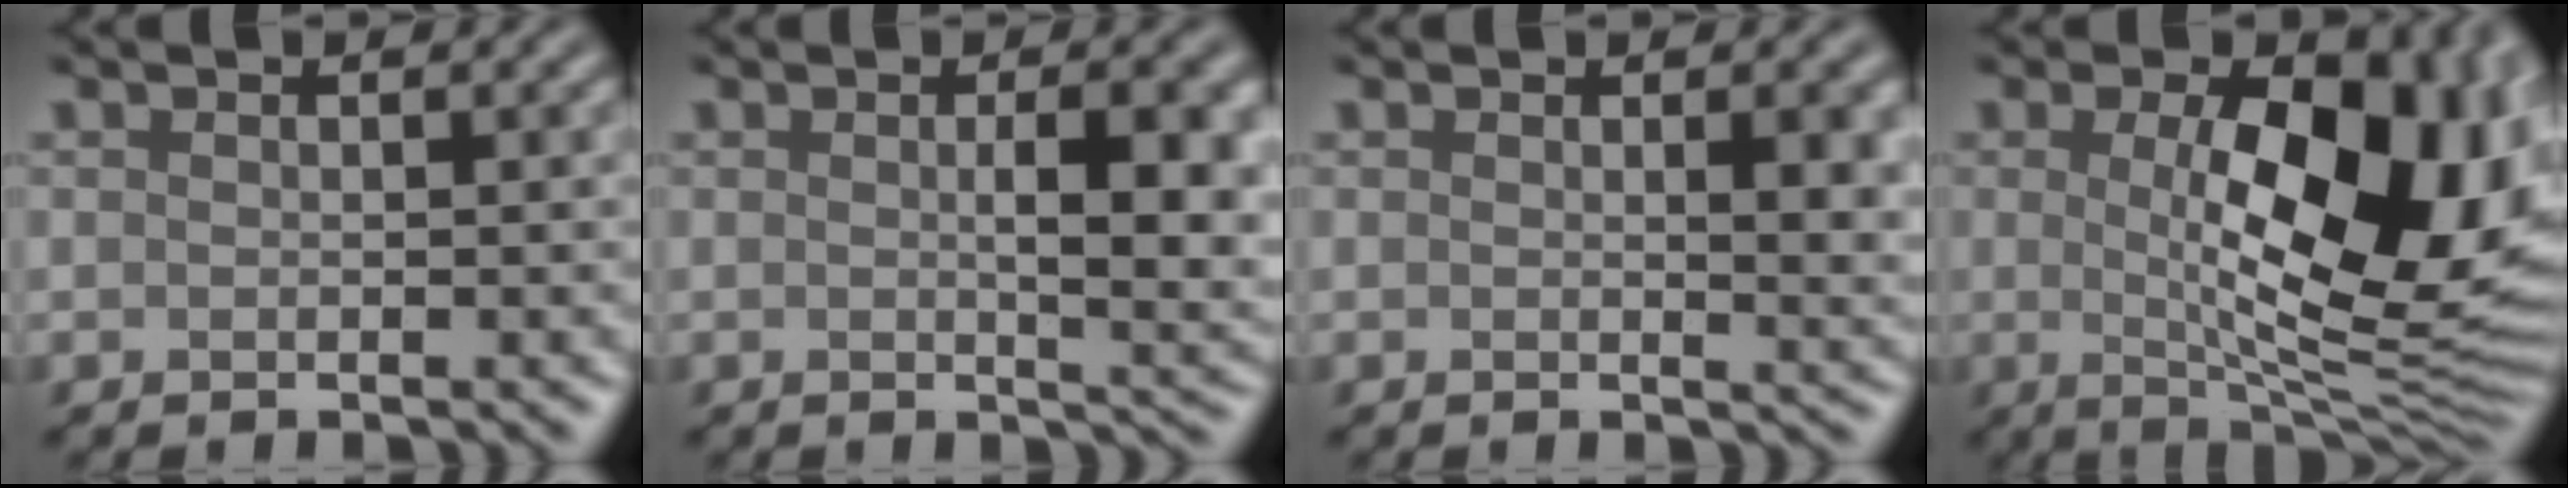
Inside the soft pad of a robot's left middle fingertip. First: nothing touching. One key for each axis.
{"total": 5.6, "fx": 0.4, "fy": 1.5, "fz": 5.3, "tx": -0.070, "ty": -0.002, "tz": 0.011}
{"total": 2.7, "fx": 0.5, "fy": 0.6, "fz": 2.6, "tx": -0.031, "ty": -0.004, "tz": 0.008}
{"total": 14.0, "fx": 1.3, "fy": 6.0, "fz": 12.5, "tx": -0.163, "ty": -0.002, "tz": 0.024}